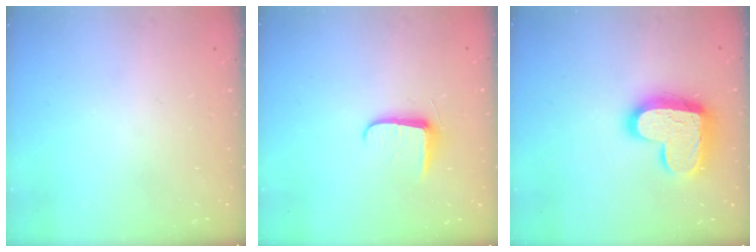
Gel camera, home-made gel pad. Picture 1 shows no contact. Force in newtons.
{"total": 6.8, "press": 6.7, "slide": 0.9}
{"total": 17.1, "press": 17.0, "slide": 1.1}